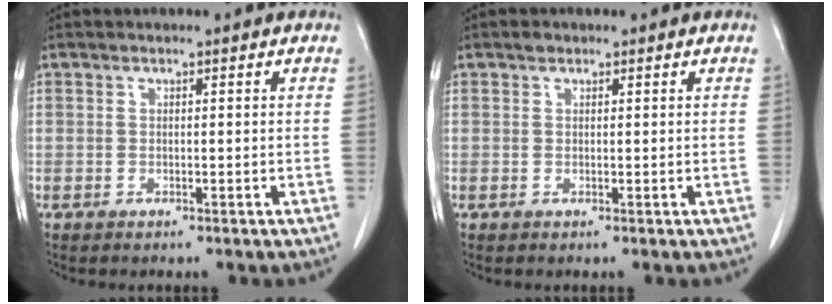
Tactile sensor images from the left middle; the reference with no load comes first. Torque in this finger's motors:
{"motor_torque": [0.05, -0.05, -0.02, 0.00]}